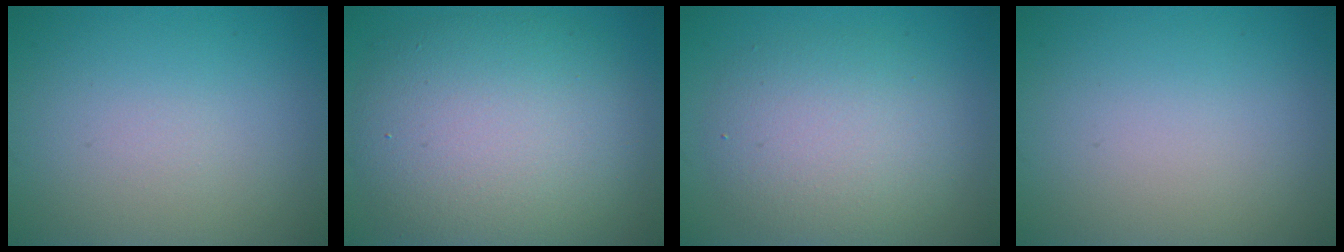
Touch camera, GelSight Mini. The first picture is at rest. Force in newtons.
{"total": 9.8, "press": 9.8, "slide": 0.8}
{"total": 4.9, "press": 4.9, "slide": 0.3}
{"total": 0.0}